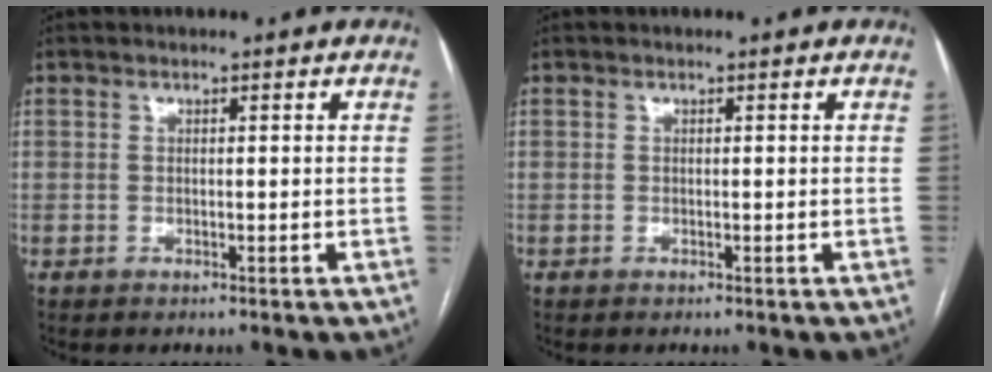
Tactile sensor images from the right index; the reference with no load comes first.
{"total": 0.0}